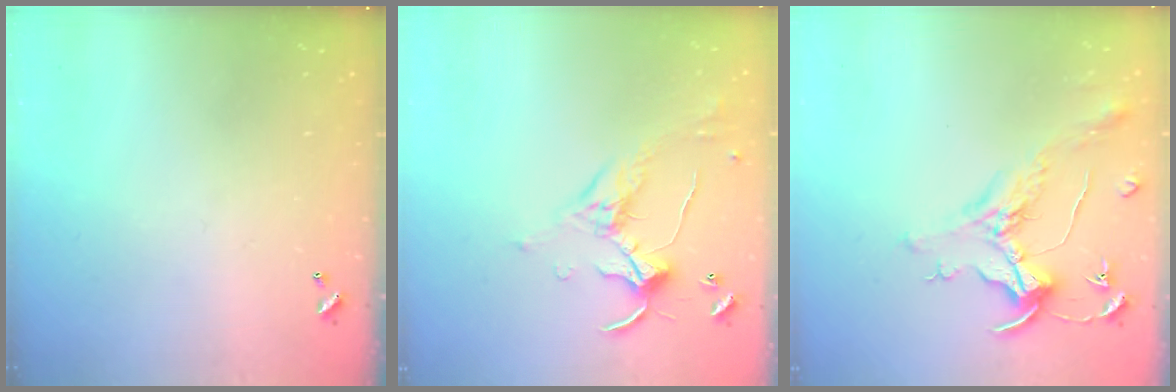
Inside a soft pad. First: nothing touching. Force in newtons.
{"total": 1.2, "press": 0.8, "slide": 0.8}
{"total": 1.5, "press": 1.3, "slide": 0.7}